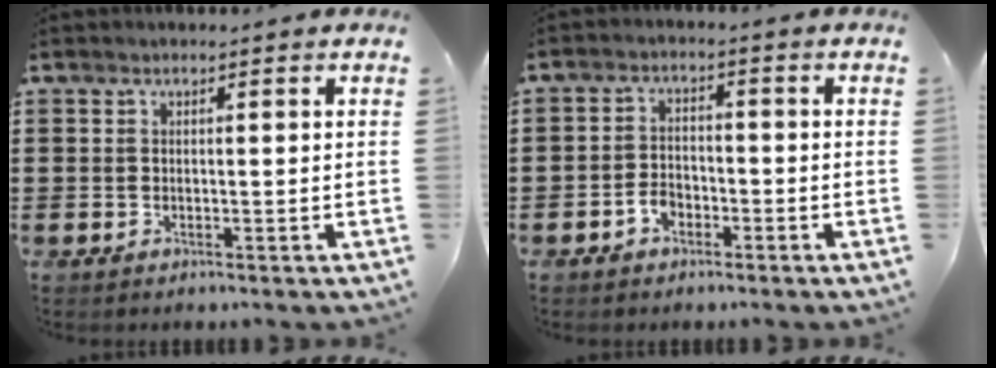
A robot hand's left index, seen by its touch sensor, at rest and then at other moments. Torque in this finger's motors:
{"motor_torque": [0.20, 0.20, 0.17, 0.02]}